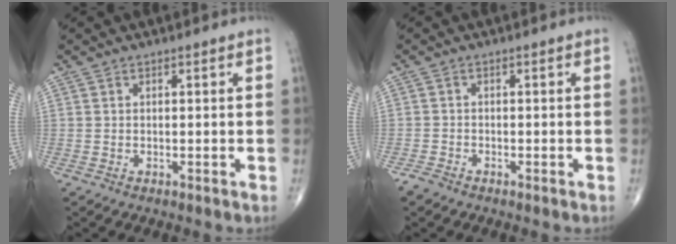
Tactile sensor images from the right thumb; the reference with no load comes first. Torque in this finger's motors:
{"motor_torque": [0.17, -0.12, 0.01, -0.30, 0.06]}